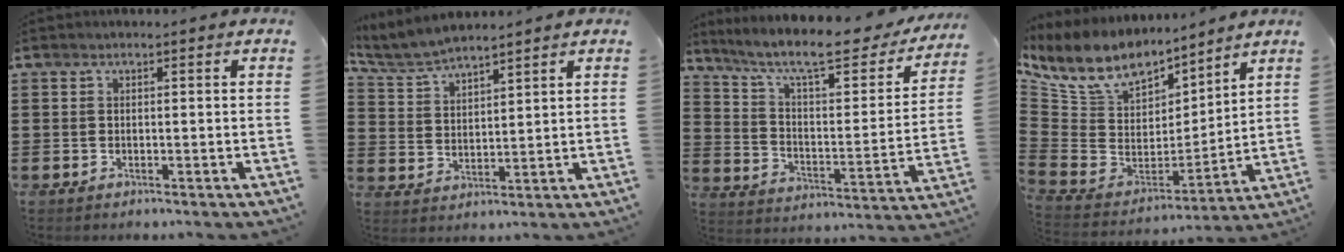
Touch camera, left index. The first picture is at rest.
{"total": 5.2, "force": [4.9, 0.5, 1.6], "torque": [-0.049, -0.018, 0.088]}
{"total": 11.0, "force": [8.6, 1.6, 6.7], "torque": [-0.145, -0.055, 0.140]}
{"total": 8.9, "force": [7.2, 4.3, 3.1], "torque": [-0.111, -0.054, 0.131]}